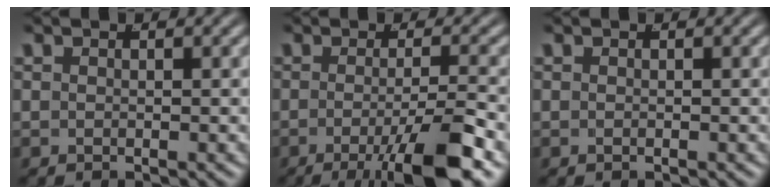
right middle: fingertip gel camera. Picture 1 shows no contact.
{"total": 7.2, "force": [-3.8, 1.2, 6.0], "torque": [-0.085, -0.015, -0.055]}
{"total": 0.0}